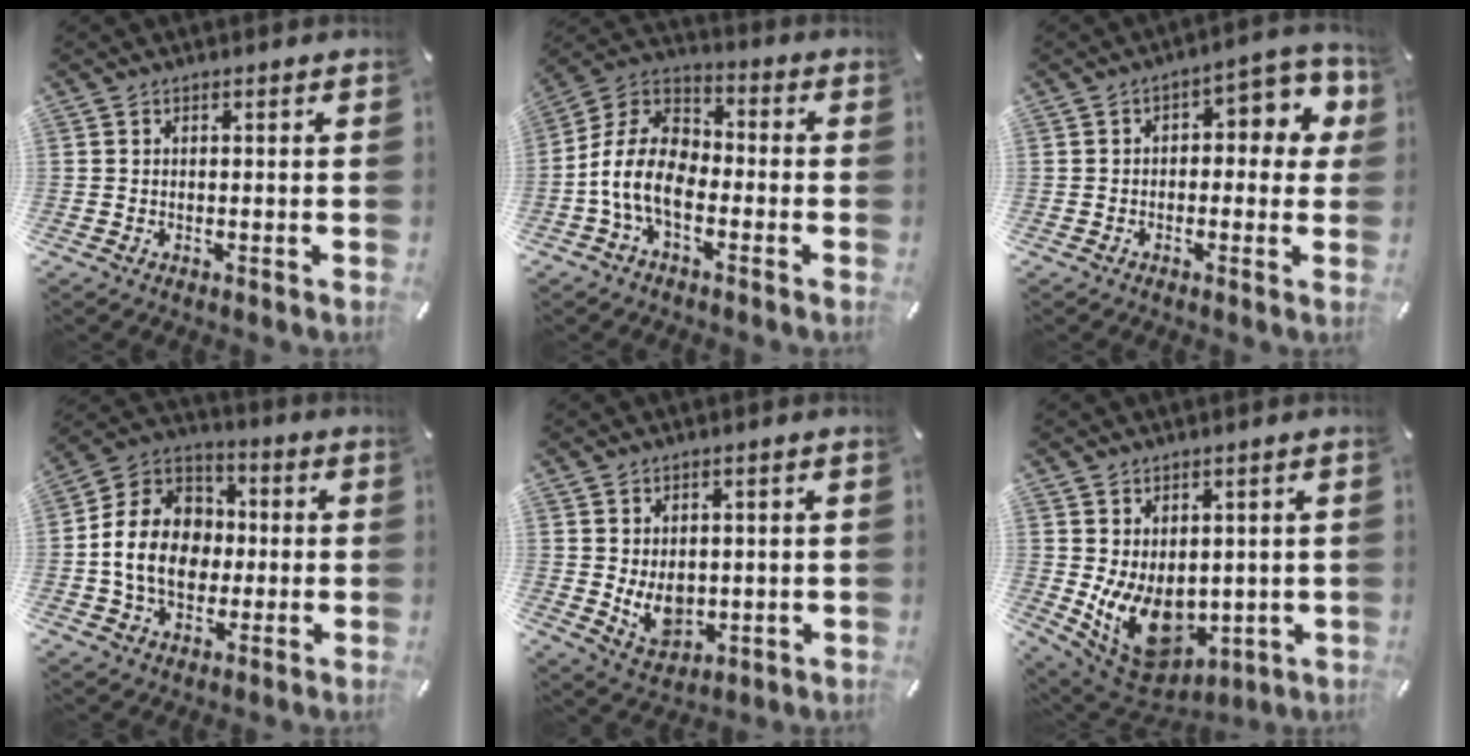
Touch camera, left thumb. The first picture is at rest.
{"total": 12.0, "force": [-5.8, 7.0, 7.8], "torque": [-0.171, 0.021, -0.113]}
{"total": 7.6, "force": [1.3, 4.2, 6.2], "torque": [-0.071, -0.016, 0.014]}
{"total": 14.2, "force": [-2.2, 12.0, 7.2], "torque": [-0.174, 0.026, -0.037]}
{"total": 7.4, "force": [0.5, 5.8, 4.6], "torque": [-0.070, -0.011, 0.011]}
{"total": 12.1, "force": [-0.9, 9.3, 7.7], "torque": [-0.134, -0.016, -0.008]}